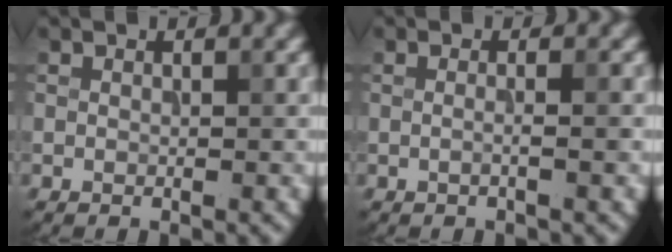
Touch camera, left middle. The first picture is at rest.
{"total": 1.3, "force": [0.0, 0.2, 1.3], "torque": [-0.017, -0.012, -0.008]}